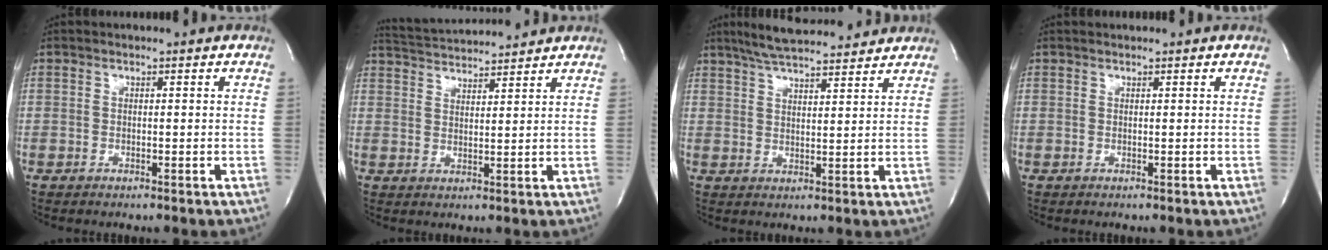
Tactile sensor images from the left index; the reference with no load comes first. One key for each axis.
{"total": 9.4, "fx": 9.1, "fy": 0.1, "fz": 2.3, "tx": -0.054, "ty": 0.023, "tz": 0.146}
{"total": 12.7, "fx": 11.2, "fy": 1.7, "fz": 5.6, "tx": -0.099, "ty": 0.021, "tz": 0.169}
{"total": 0.8, "fx": 0.8, "fy": 0.0, "fz": 0.2, "tx": -0.005, "ty": 0.011, "tz": 0.016}